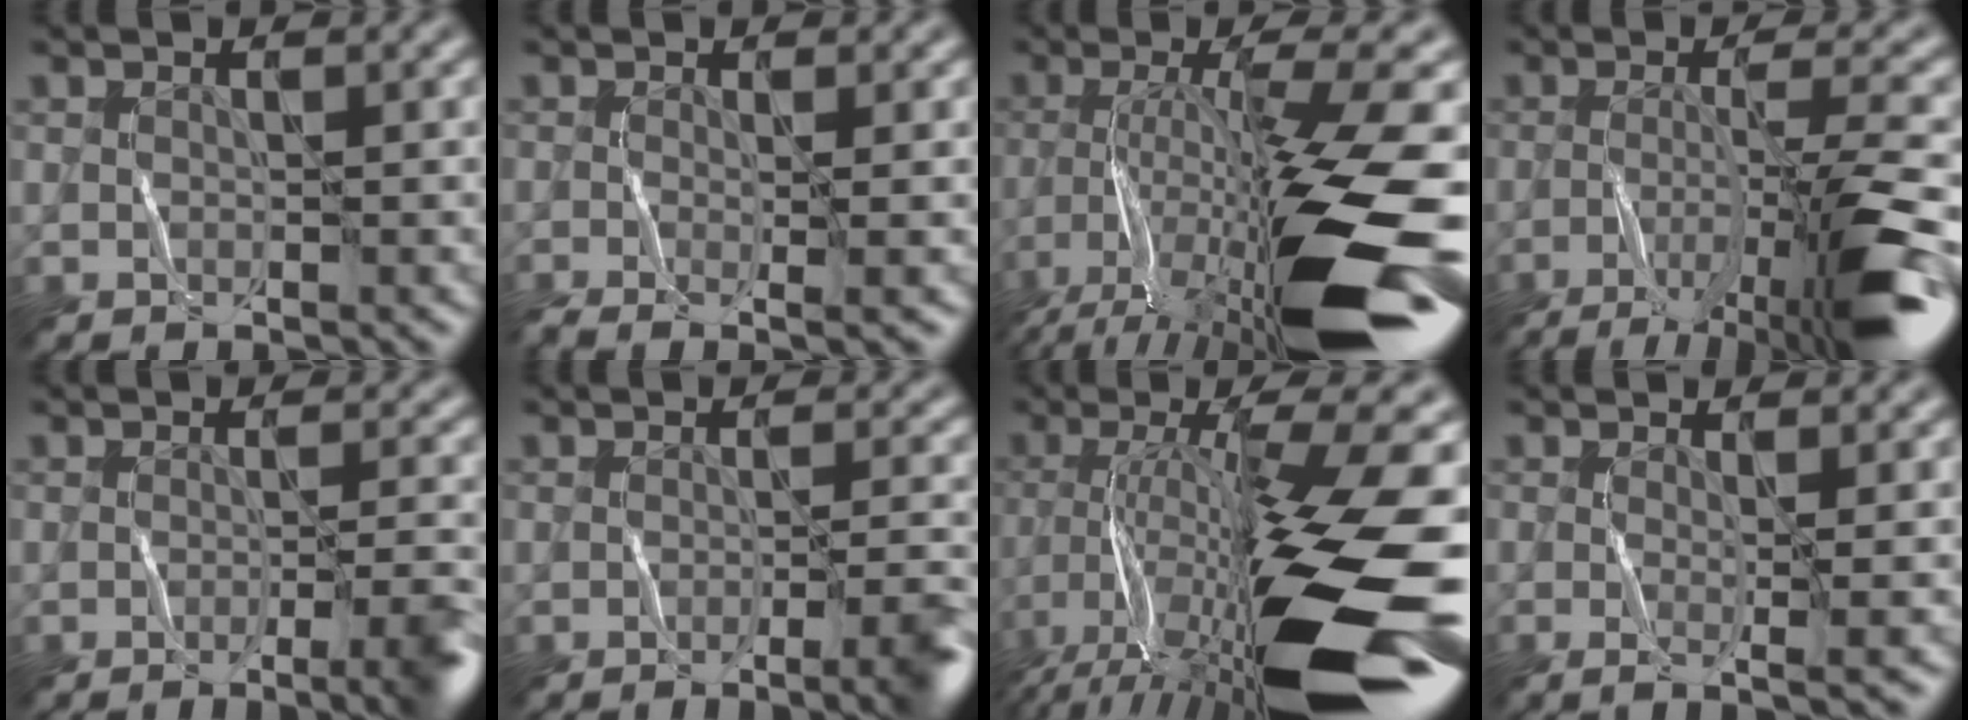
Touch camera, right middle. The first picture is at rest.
{"total": 3.1, "force": [-0.9, 0.8, 2.9], "torque": [-0.047, -0.012, -0.017]}
{"total": 13.9, "force": [-6.4, 2.6, 12.1], "torque": [-0.220, -0.009, -0.102]}
{"total": 9.6, "force": [-4.7, 1.4, 8.2], "torque": [-0.120, 0.005, -0.085]}
{"total": 5.1, "force": [-2.1, 1.2, 4.5], "torque": [-0.047, -0.004, -0.029]}
{"total": 4.9, "force": [-2.1, 1.1, 4.3], "torque": [-0.045, -0.003, -0.030]}
{"total": 16.4, "force": [-6.7, 4.1, 14.5], "torque": [-0.262, -0.002, -0.109]}
{"total": 2.5, "force": [-0.1, 0.5, 2.5], "torque": [-0.043, -0.007, -0.005]}